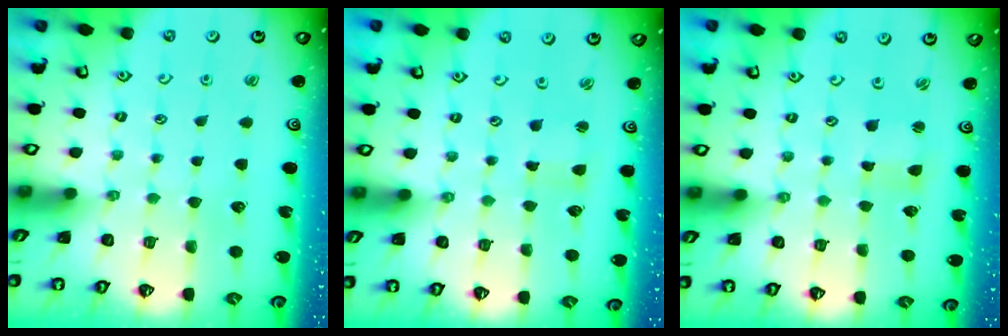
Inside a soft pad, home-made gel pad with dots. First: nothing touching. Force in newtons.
{"total": 1.3, "press": 1.3, "slide": 0.3}
{"total": 1.2, "press": 1.1, "slide": 0.3}